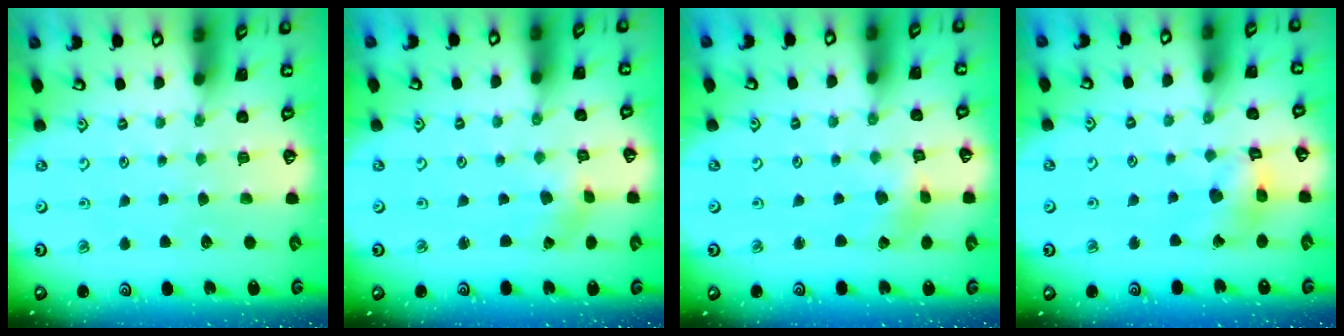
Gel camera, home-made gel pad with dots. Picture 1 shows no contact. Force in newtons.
{"total": 0.0}
{"total": 1.4, "press": 1.3, "slide": 0.3}
{"total": 10.1, "press": 10.0, "slide": 1.2}